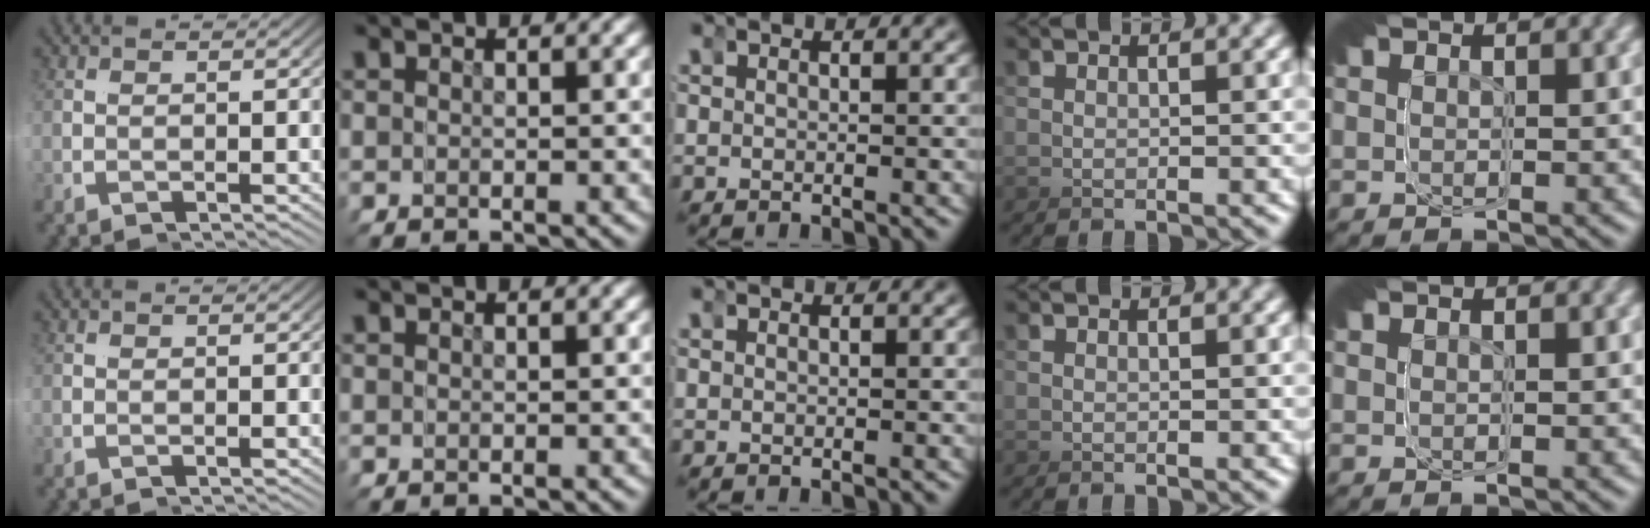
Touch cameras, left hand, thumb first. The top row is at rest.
{}